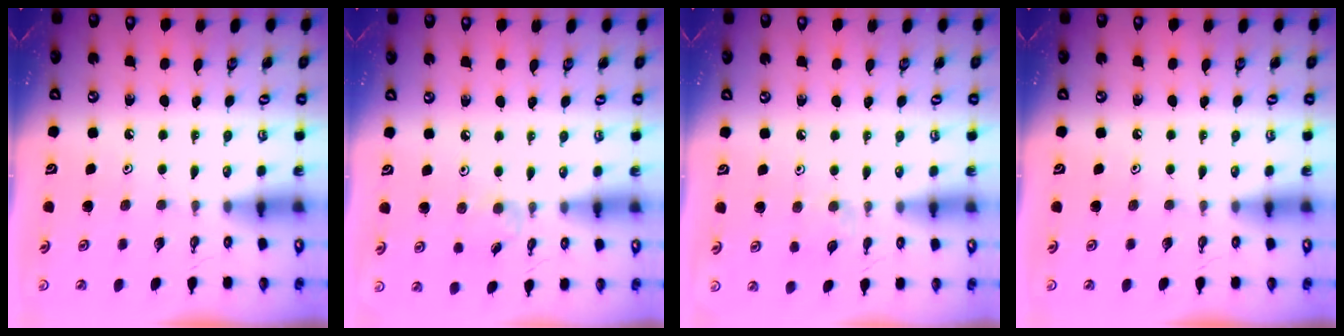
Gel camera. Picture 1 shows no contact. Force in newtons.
{"total": 2.4, "press": 2.4, "slide": 0.5}
{"total": 4.4, "press": 4.3, "slide": 0.6}
{"total": 0.0}